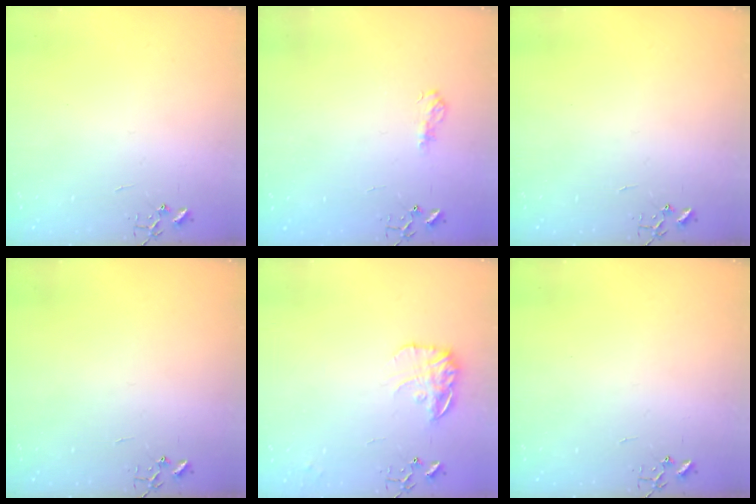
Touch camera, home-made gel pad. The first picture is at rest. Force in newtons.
{"total": 7.9, "press": 7.8, "slide": 0.8}
{"total": 0.0}
{"total": 0.0}
{"total": 12.9, "press": 12.8, "slide": 0.6}
{"total": 0.0}